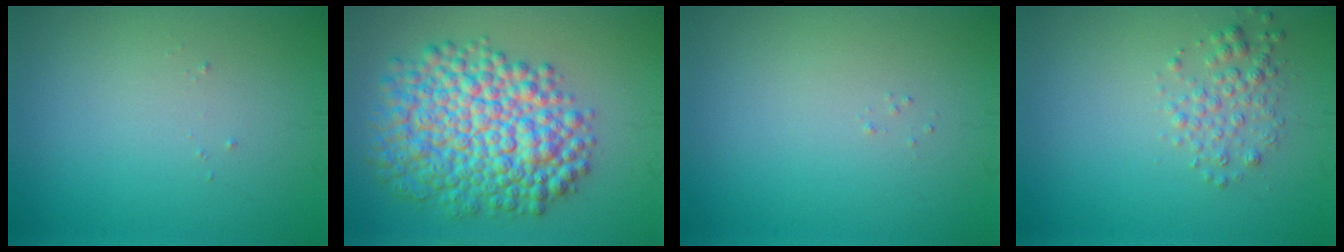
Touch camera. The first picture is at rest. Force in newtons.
{"total": 10.5, "press": 10.5, "slide": 0.2}
{"total": 0.0}
{"total": 2.0, "press": 2.0, "slide": 0.1}